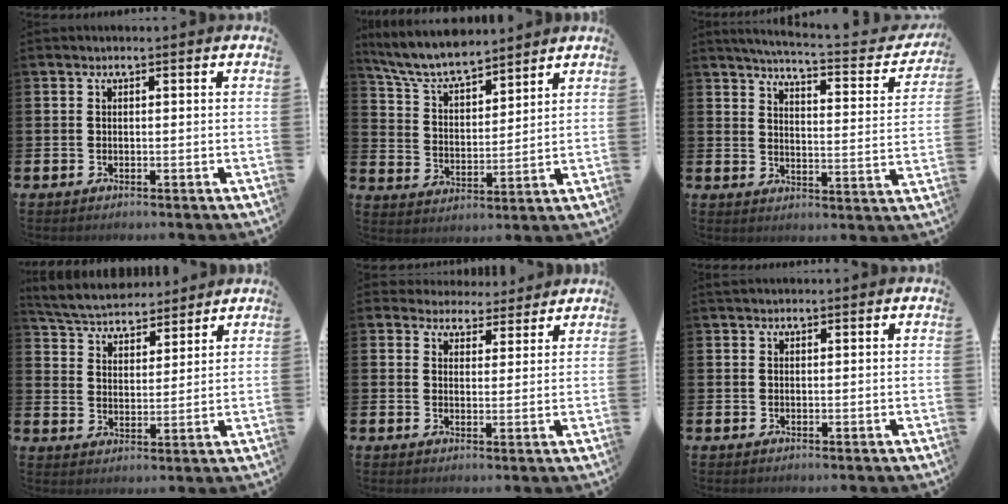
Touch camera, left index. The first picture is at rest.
{"total": 7.4, "force": [6.8, 1.6, 2.3], "torque": [-0.078, -0.034, 0.121]}
{"total": 4.0, "force": [3.8, 0.1, 1.4], "torque": [-0.038, -0.040, 0.053]}
{"total": 5.3, "force": [5.1, 1.2, 0.4], "torque": [-0.036, -0.032, 0.090]}
{"total": 3.7, "force": [3.4, 1.5, -0.2], "torque": [-0.002, -0.024, 0.058]}
{"total": 0.8, "force": [0.8, 0.2, 0.1], "torque": [0.006, -0.001, 0.012]}